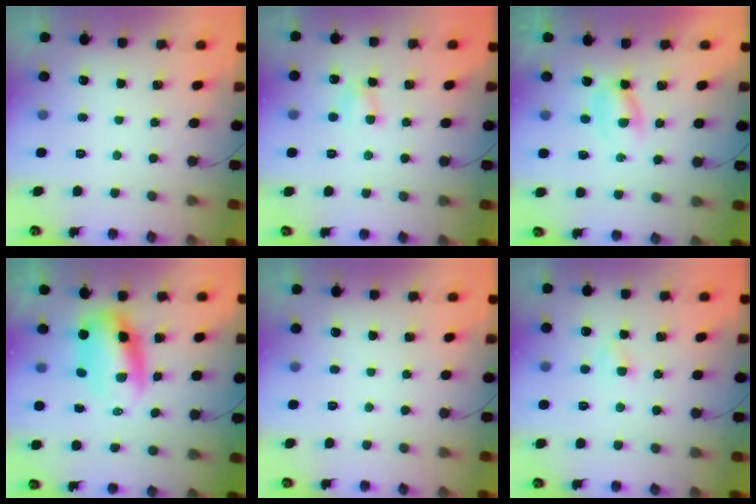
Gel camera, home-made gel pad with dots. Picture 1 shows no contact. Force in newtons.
{"total": 3.8, "press": 3.7, "slide": 0.7}
{"total": 2.2, "press": 2.0, "slide": 1.0}
{"total": 7.5, "press": 7.3, "slide": 2.0}
{"total": 0.0}
{"total": 2.7, "press": 2.4, "slide": 1.2}